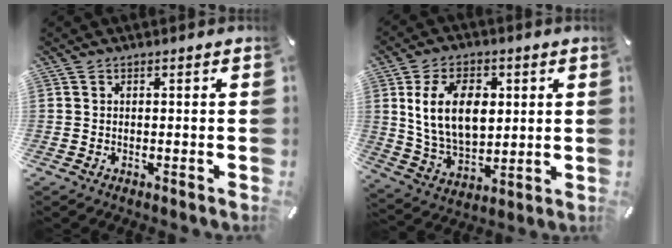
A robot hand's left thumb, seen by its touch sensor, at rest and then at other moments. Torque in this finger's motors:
{"motor_torque": [0.39, 0.89, 1.52, -1.28, 0.42]}